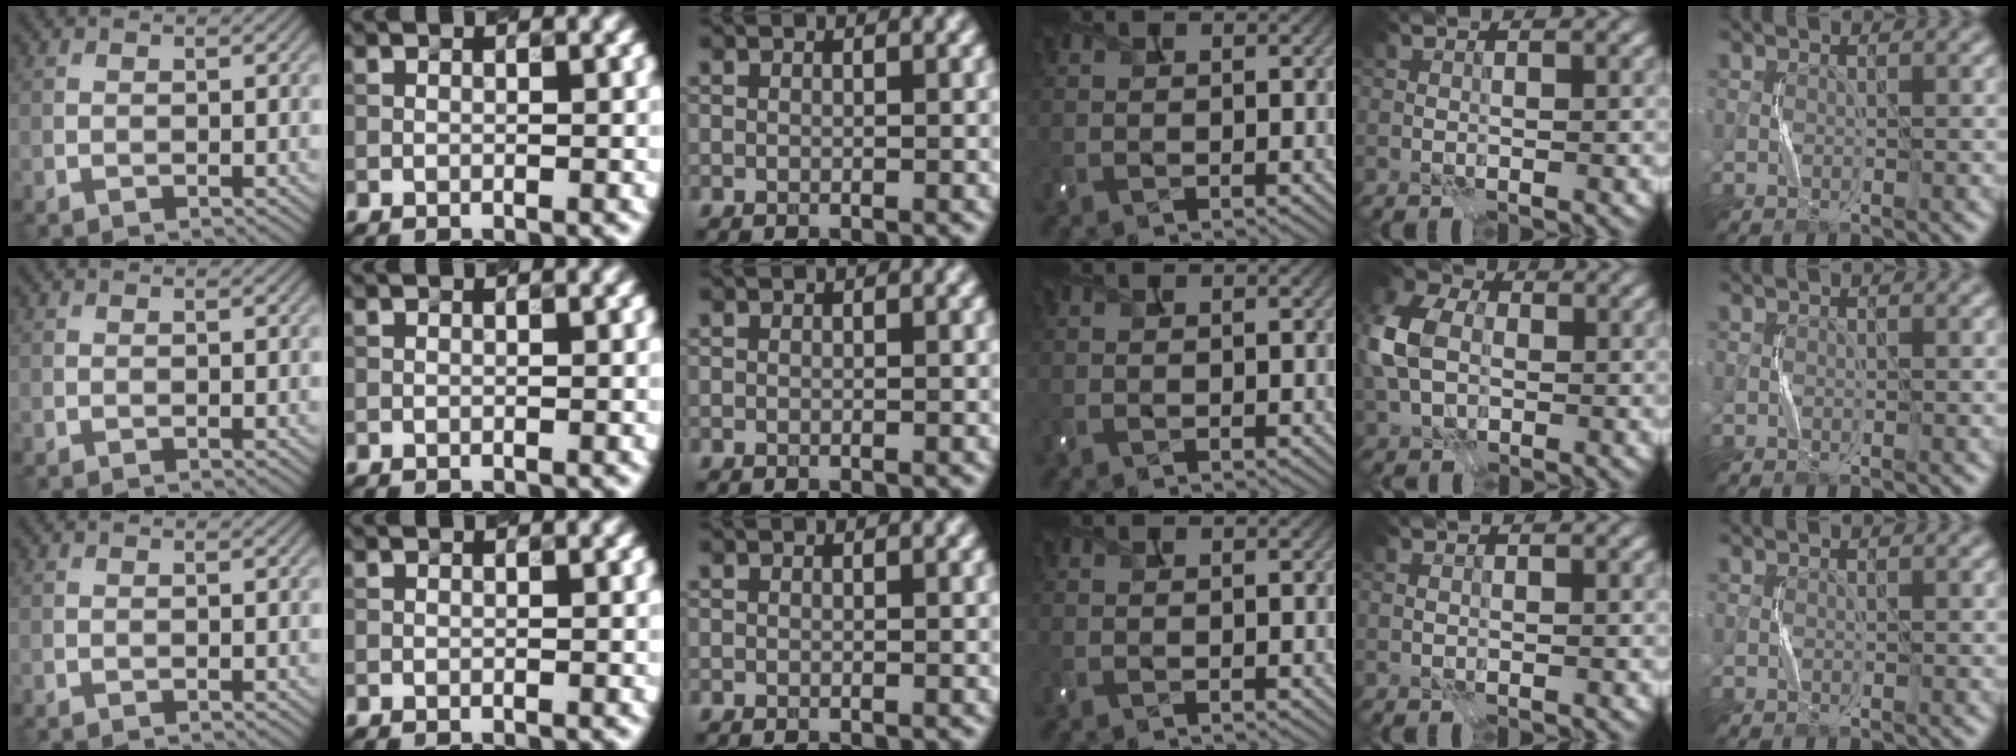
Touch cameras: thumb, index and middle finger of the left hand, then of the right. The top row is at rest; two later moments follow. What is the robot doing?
{"motion": "press", "object": "camera"}